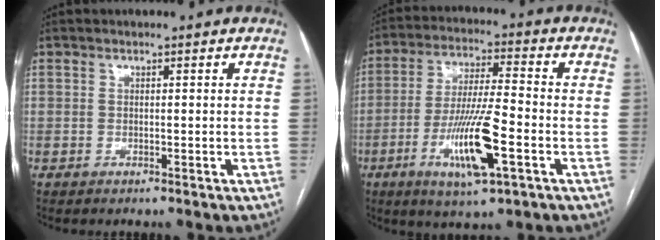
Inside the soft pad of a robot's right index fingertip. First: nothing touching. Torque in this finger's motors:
{"motor_torque": [1.14, 0.16, 0.34, 0.10]}